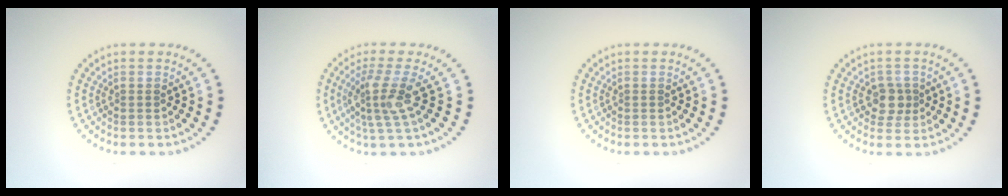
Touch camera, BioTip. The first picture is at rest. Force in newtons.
{"total": 3.4, "press": 2.6, "slide": 2.2}
{"total": 0.0}
{"total": 1.9, "press": 1.8, "slide": 0.9}